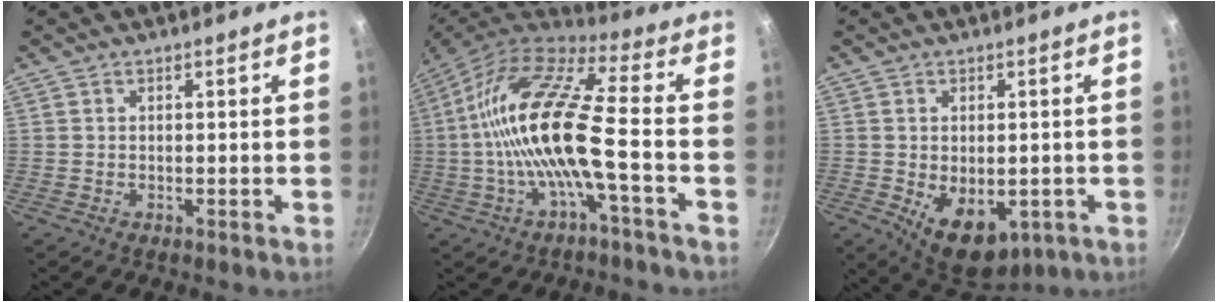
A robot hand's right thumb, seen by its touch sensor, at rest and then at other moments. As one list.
[{"total": 17.6, "force": [-2.7, 4.2, 16.9], "torque": [-0.322, 0.039, -0.063]}, {"total": 10.5, "force": [-2.5, 6.6, 7.8], "torque": [-0.089, -0.008, -0.016]}]